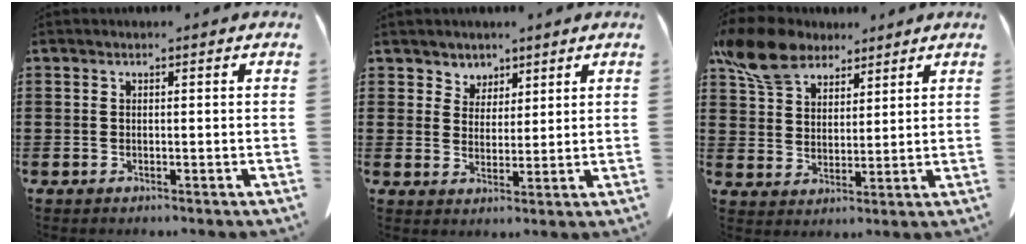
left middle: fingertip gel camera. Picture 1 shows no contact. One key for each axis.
{"total": 3.9, "fx": 3.0, "fy": 2.4, "fz": -0.2, "tx": -0.015, "ty": -0.002, "tz": 0.057}
{"total": 9.8, "fx": 7.7, "fy": 4.7, "fz": 4.0, "tx": -0.102, "ty": -0.012, "tz": 0.148}